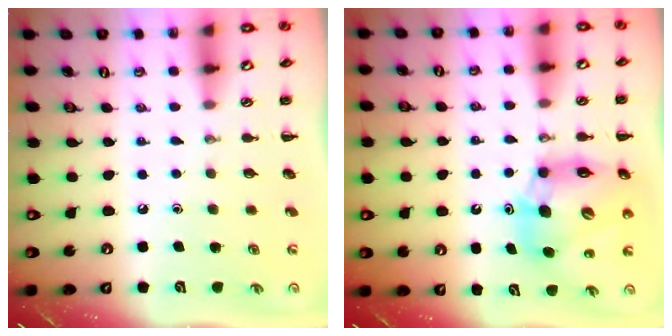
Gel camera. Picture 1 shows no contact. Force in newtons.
{"total": 13.7, "press": 13.1, "slide": 3.8}